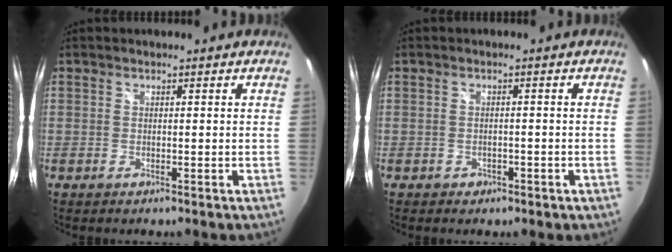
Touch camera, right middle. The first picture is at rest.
{"total": 2.4, "force": [-1.2, 2.0, 0.8], "torque": [-0.016, -0.001, -0.012]}